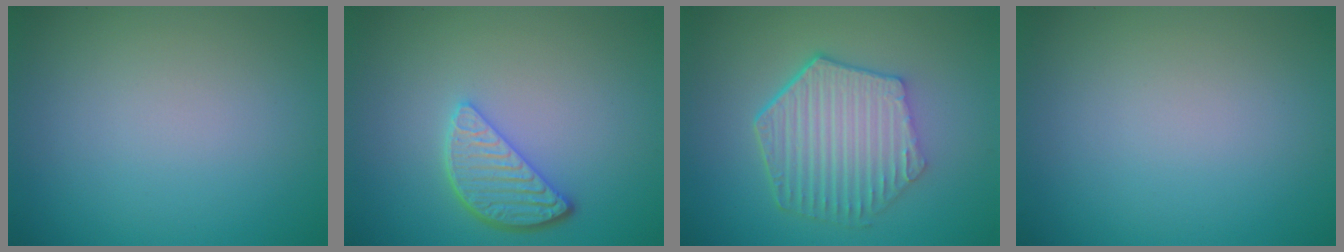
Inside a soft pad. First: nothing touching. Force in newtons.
{"total": 3.4, "press": 2.9, "slide": 1.8}
{"total": 6.1, "press": 4.5, "slide": 4.0}
{"total": 0.0}